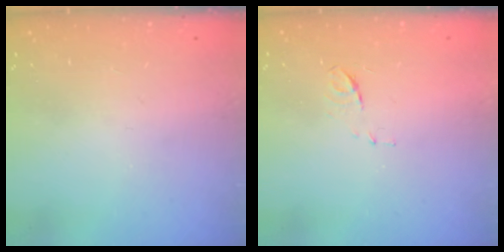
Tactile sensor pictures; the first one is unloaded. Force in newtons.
{"total": 6.2, "press": 6.2, "slide": 0.5}